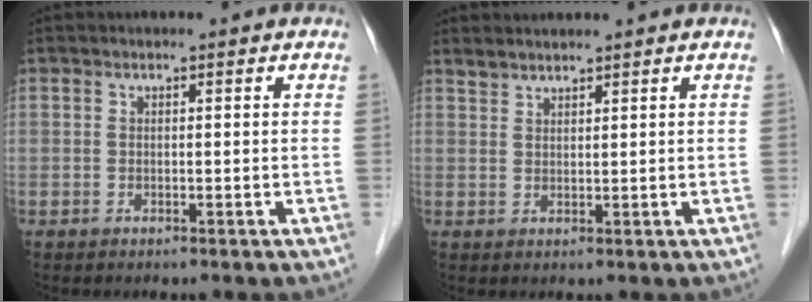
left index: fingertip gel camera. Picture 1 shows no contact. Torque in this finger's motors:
{"motor_torque": [-0.16, 0.00, 0.04, 0.01]}